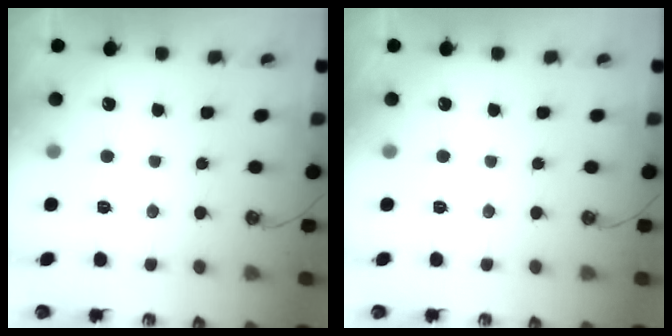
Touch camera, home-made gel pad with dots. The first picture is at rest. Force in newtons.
{"total": 0.0}